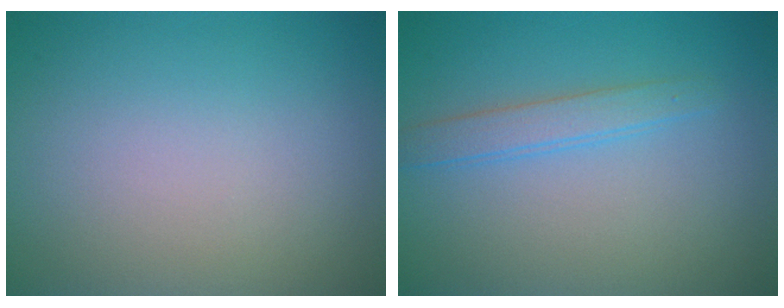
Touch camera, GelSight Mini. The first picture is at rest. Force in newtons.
{"total": 2.1, "press": 2.1, "slide": 0.1}